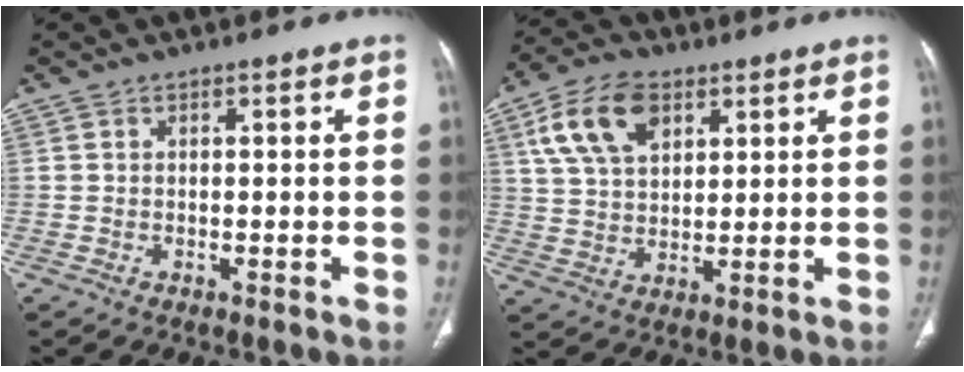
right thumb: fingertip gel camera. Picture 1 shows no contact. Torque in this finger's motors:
{"motor_torque": [-0.46, 0.77, 0.10, 0.16, 0.09]}